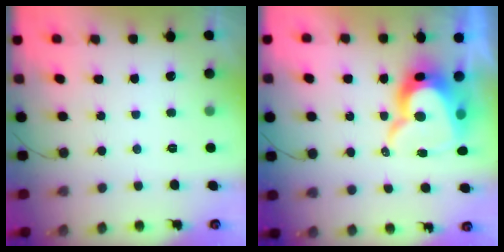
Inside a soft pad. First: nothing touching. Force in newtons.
{"total": 15.4, "press": 15.3, "slide": 1.3}